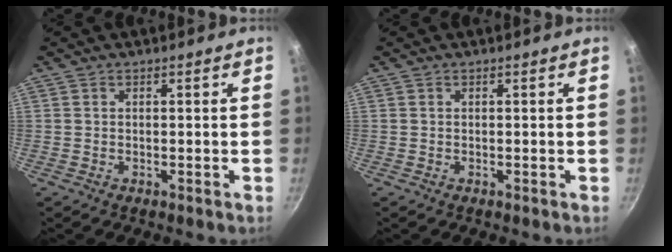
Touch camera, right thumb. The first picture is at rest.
{"total": 0.0}